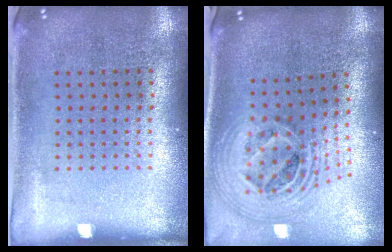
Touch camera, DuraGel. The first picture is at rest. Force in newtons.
{"total": 2.7, "press": 1.9, "slide": 1.9}